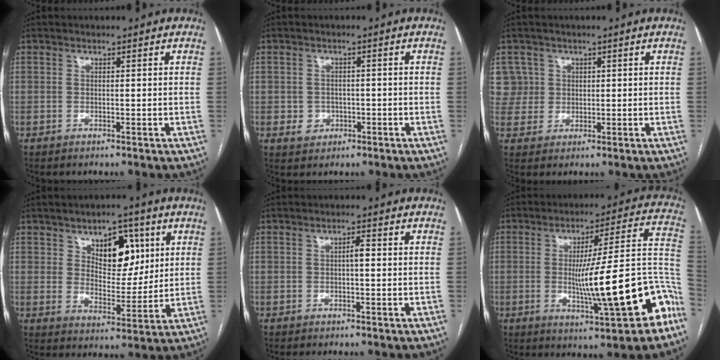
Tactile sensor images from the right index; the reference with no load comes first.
{"total": 3.0, "force": [-0.7, 2.8, 0.8], "torque": [-0.001, 0.007, -0.002]}
{"total": 5.0, "force": [1.8, 4.6, -0.3], "torque": [0.022, 0.014, 0.040]}
{"total": 9.5, "force": [4.1, 5.3, 6.7], "torque": [-0.094, 0.009, 0.070]}
{"total": 1.6, "force": [-0.1, 0.4, 1.5], "torque": [-0.025, 0.004, -0.001]}
{"total": 19.6, "force": [-6.6, 2.2, 18.3], "torque": [-0.207, 0.020, -0.084]}